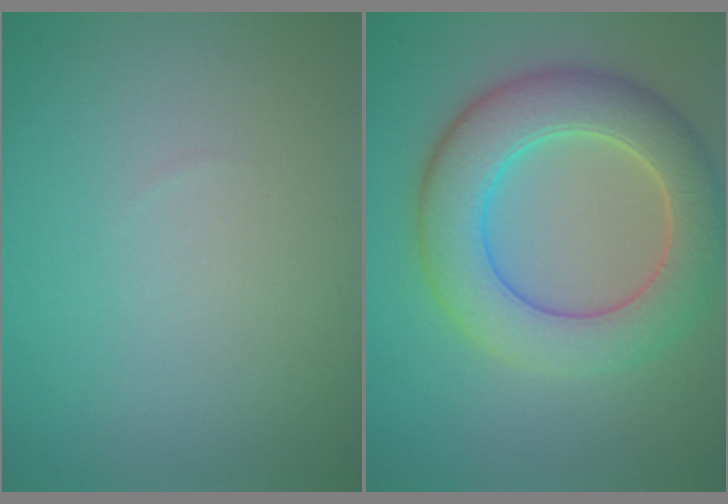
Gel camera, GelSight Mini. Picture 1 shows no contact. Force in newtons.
{"total": 7.7, "press": 7.7, "slide": 0.4}